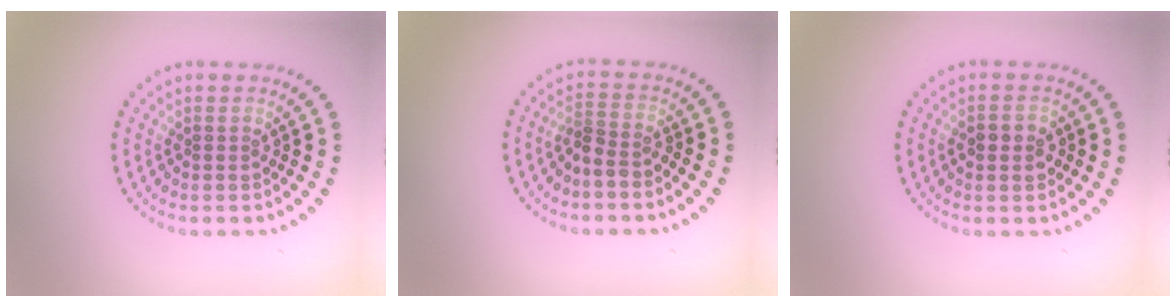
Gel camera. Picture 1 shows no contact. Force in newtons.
{"total": 2.1, "press": 1.5, "slide": 1.4}
{"total": 2.3, "press": 2.3, "slide": 0.2}